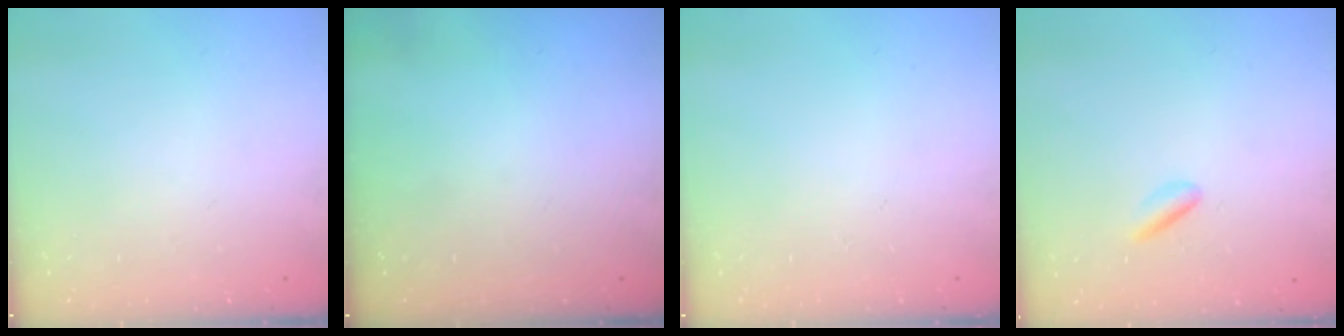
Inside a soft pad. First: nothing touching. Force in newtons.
{"total": 0.0}
{"total": 0.0}
{"total": 2.4, "press": 2.2, "slide": 0.8}